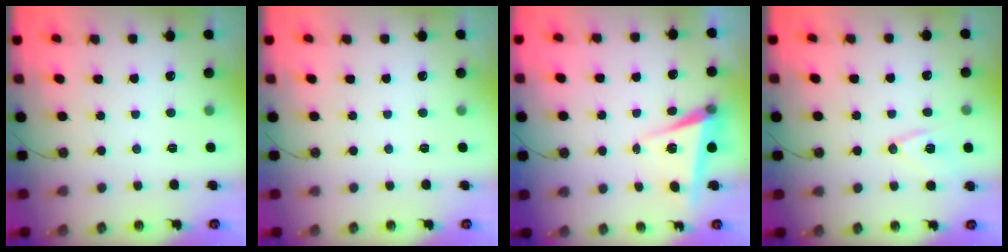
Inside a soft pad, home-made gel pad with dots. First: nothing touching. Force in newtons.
{"total": 0.0}
{"total": 6.8, "press": 5.8, "slide": 3.7}
{"total": 10.8, "press": 10.3, "slide": 3.3}